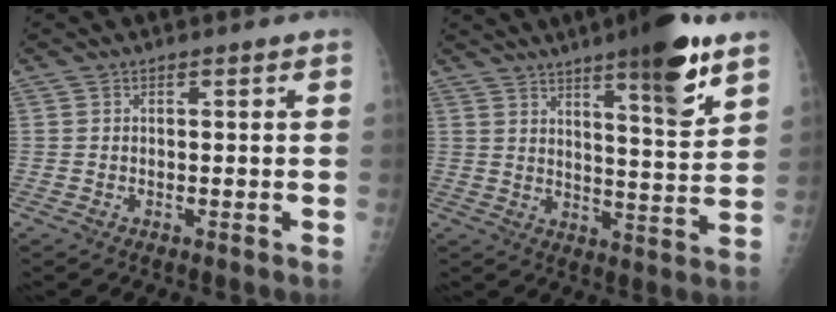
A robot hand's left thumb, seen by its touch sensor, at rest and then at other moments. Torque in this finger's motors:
{"motor_torque": [1.81, 0.94, 1.28, -1.27, 0.37]}